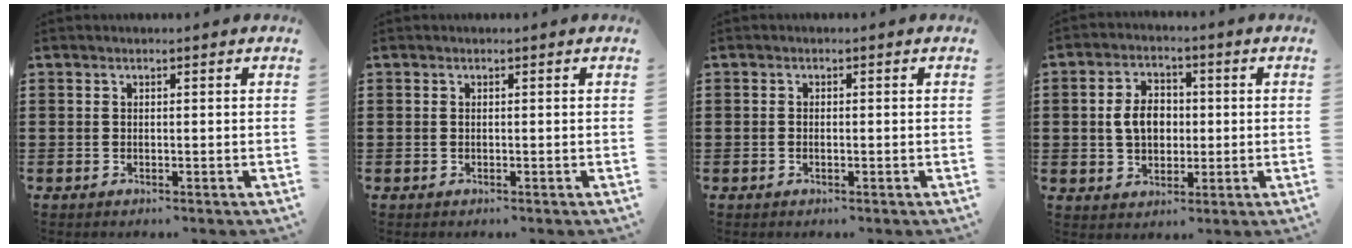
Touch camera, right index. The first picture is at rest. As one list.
[{"total": 0.0}, {"total": 0.5, "force": [-0.2, 0.1, 0.5], "torque": [-0.011, -0.004, -0.003]}, {"total": 6.0, "force": [0.1, 4.3, 4.2], "torque": [-0.088, 0.010, -0.004]}]